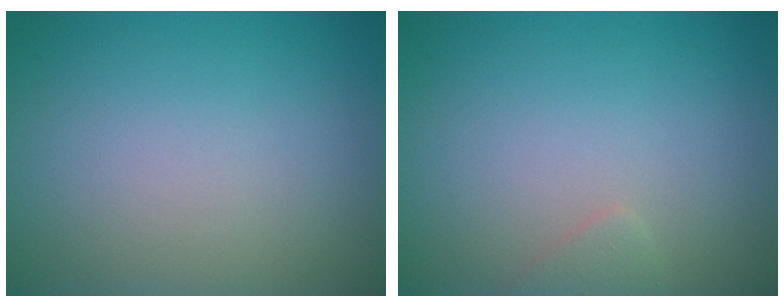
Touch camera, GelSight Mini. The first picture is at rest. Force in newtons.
{"total": 0.8, "press": 0.8, "slide": 0.0}